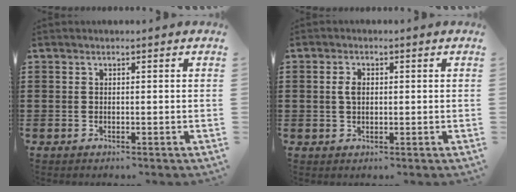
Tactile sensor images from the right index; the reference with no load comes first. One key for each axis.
{"total": 2.2, "fx": 0.4, "fy": 1.3, "fz": 1.8, "tx": -0.038, "ty": 0.007, "tz": 0.006}